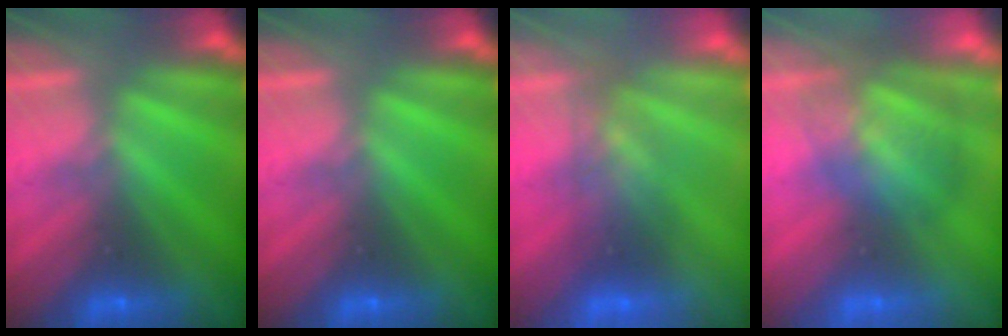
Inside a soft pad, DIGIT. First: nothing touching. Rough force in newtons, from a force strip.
{"total": 0.0}
{"total": 2.6}
{"total": 3.7}